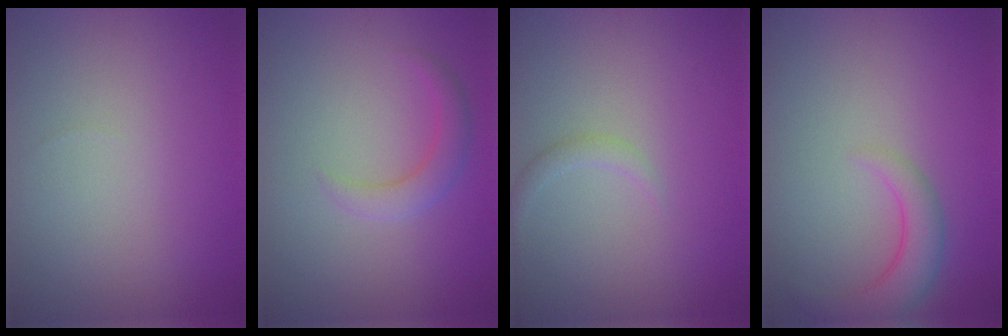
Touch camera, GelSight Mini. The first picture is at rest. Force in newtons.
{"total": 2.3, "press": 2.3, "slide": 0.1}
{"total": 1.0, "press": 1.0, "slide": 0.1}
{"total": 3.2, "press": 3.2, "slide": 0.3}